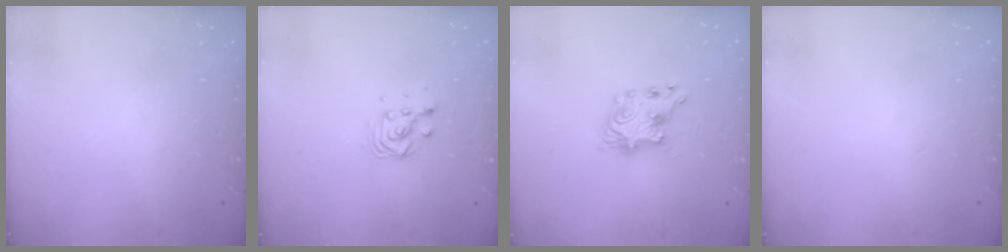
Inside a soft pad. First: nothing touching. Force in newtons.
{"total": 7.3, "press": 7.3, "slide": 0.4}
{"total": 7.5, "press": 7.5, "slide": 0.4}
{"total": 0.0}